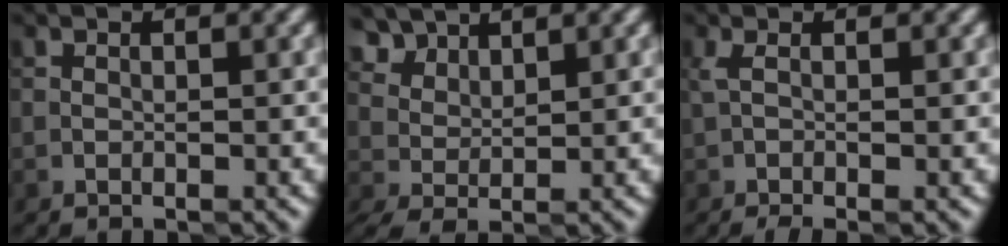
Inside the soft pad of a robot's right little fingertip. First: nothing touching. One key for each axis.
{"total": 3.3, "fx": 2.5, "fy": 1.5, "fz": 1.4, "tx": -0.041, "ty": 0.008, "tz": 0.056}
{"total": 2.6, "fx": -0.4, "fy": 0.7, "fz": 2.5, "tx": -0.049, "ty": -0.003, "tz": -0.006}